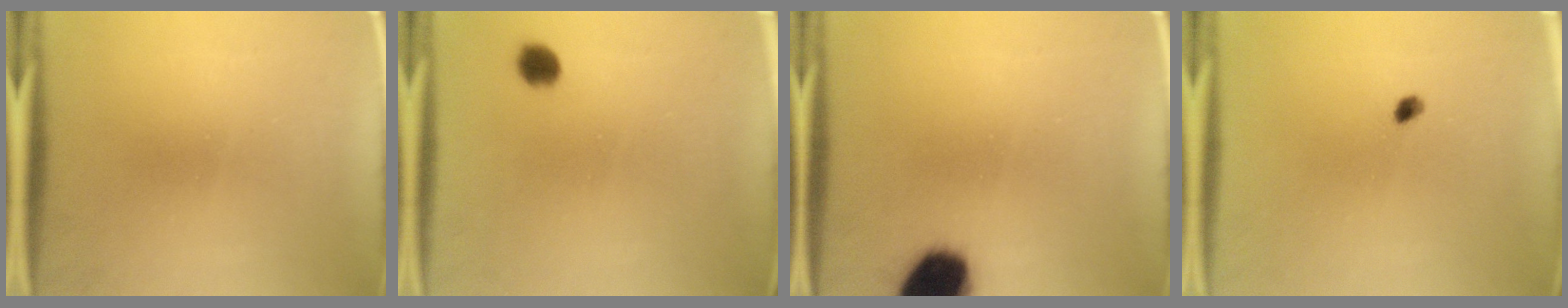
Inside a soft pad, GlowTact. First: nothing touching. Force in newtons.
{"total": 1.8}
{"total": 14.9}
{"total": 1.2}